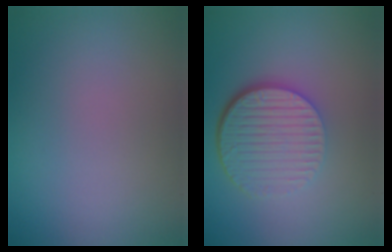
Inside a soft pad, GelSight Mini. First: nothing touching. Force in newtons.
{"total": 6.6, "press": 4.4, "slide": 5.0}